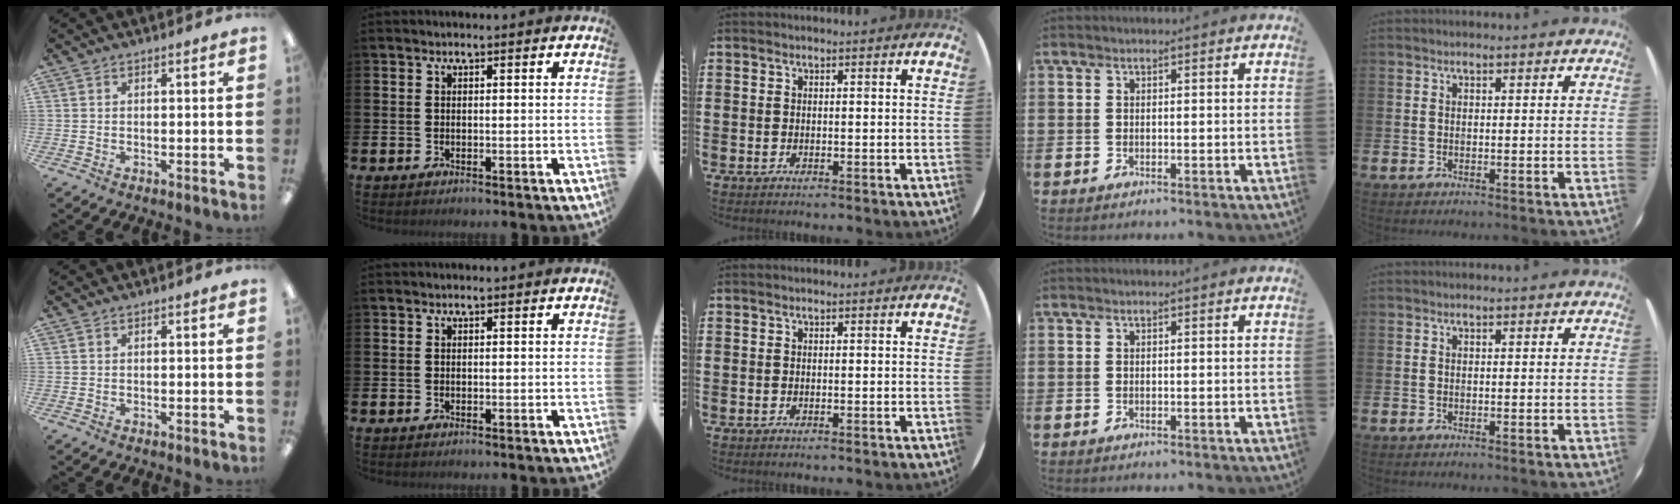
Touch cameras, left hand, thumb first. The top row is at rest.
{}